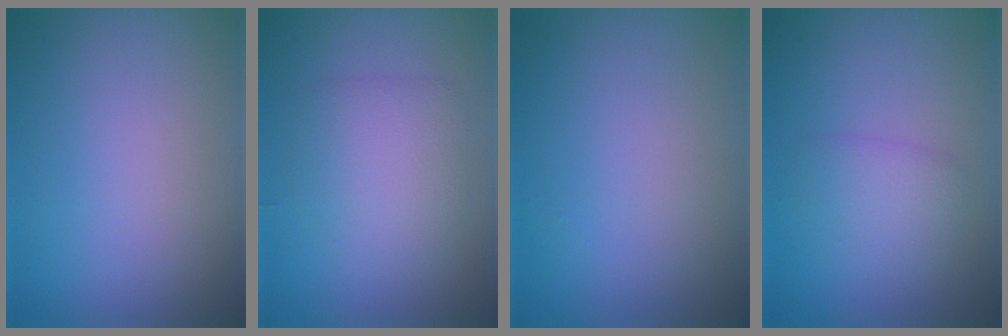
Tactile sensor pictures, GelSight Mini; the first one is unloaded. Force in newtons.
{"total": 3.7, "press": 3.7, "slide": 0.1}
{"total": 0.0}
{"total": 2.4, "press": 2.4, "slide": 0.1}